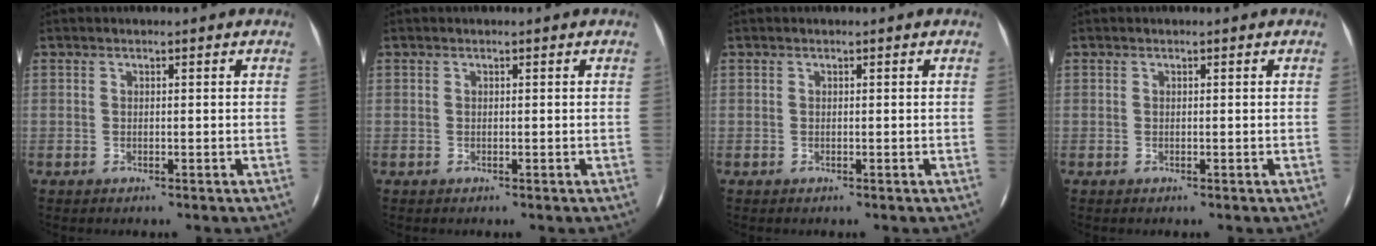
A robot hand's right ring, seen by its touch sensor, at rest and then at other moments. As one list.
[{"total": 0.0}, {"total": 0.0}, {"total": 0.0}]